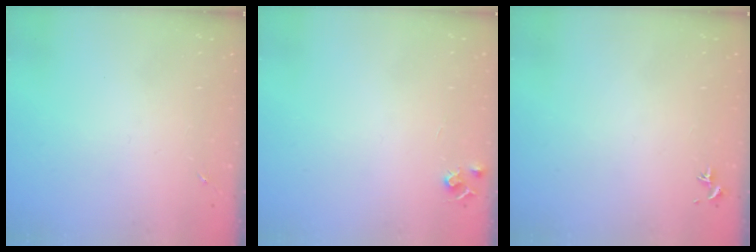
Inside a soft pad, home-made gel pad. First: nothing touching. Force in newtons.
{"total": 5.2, "press": 5.2, "slide": 0.7}
{"total": 0.7, "press": 0.5, "slide": 0.4}